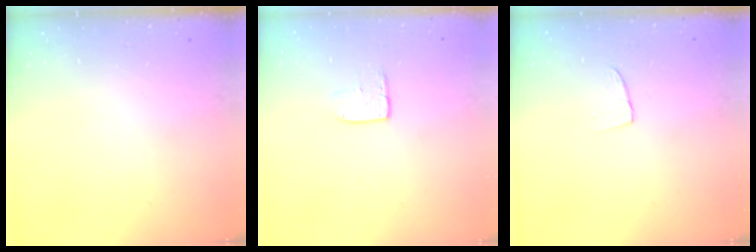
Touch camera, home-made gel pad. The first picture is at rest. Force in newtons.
{"total": 5.4, "press": 5.4, "slide": 0.4}
{"total": 2.9, "press": 2.9, "slide": 0.2}